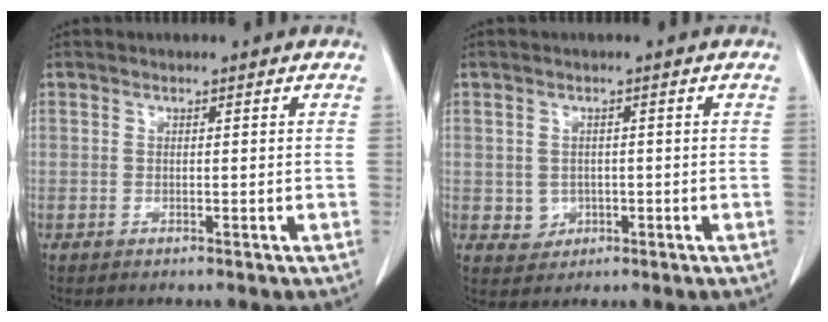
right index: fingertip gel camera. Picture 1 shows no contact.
{"total": 2.2, "force": [-0.3, 2.1, 0.4], "torque": [-0.001, 0.005, 0.002]}